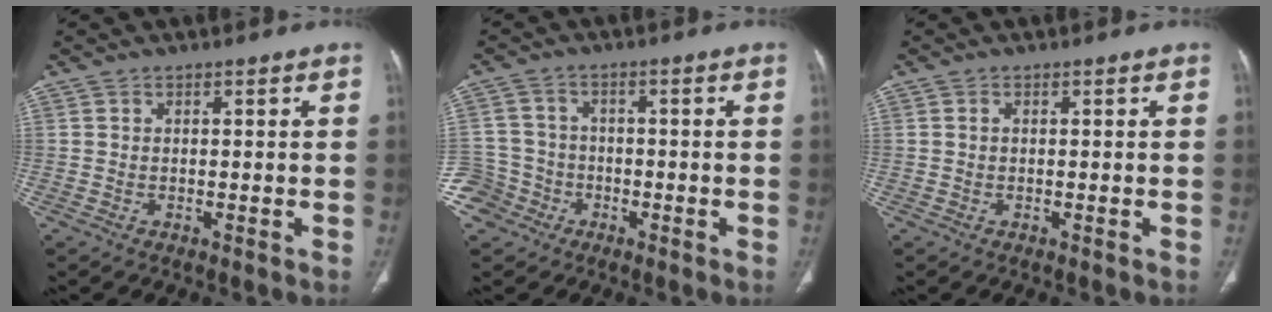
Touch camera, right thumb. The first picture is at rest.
{"total": 8.0, "force": [-4.4, 6.7, 0.7], "torque": [-0.008, 0.037, -0.081]}
{"total": 0.6, "force": [0.0, 0.4, 0.4], "torque": [-0.009, 0.001, 0.001]}